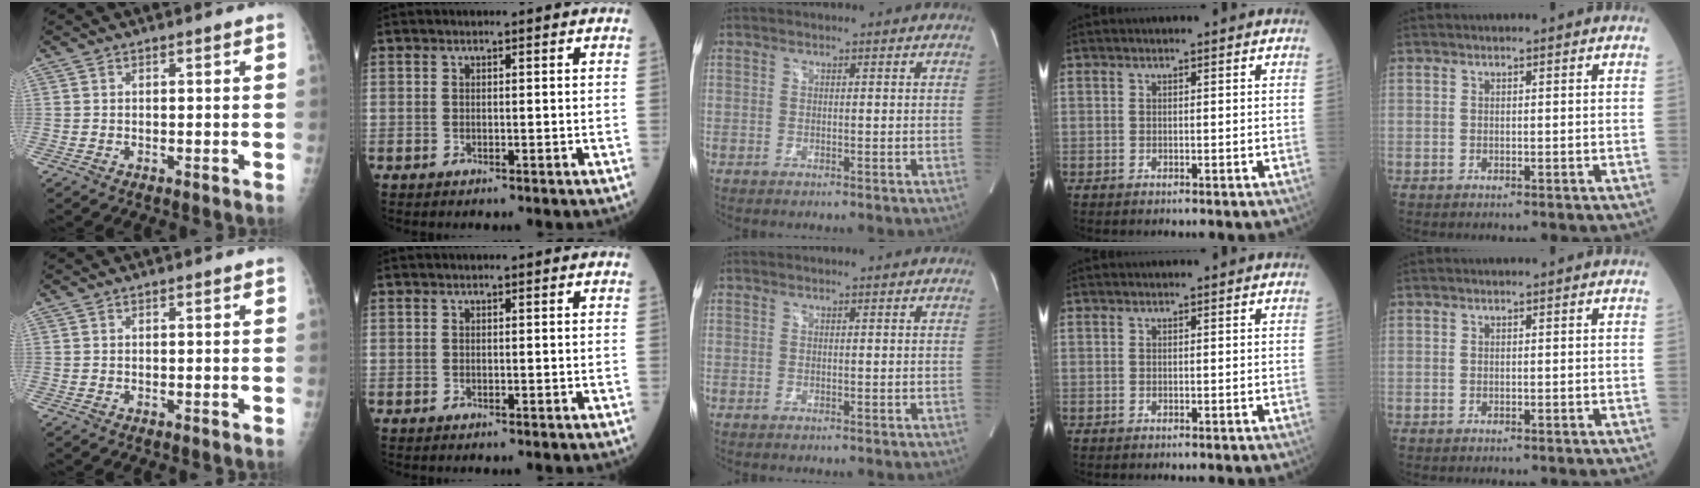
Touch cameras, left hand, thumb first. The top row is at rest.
{}